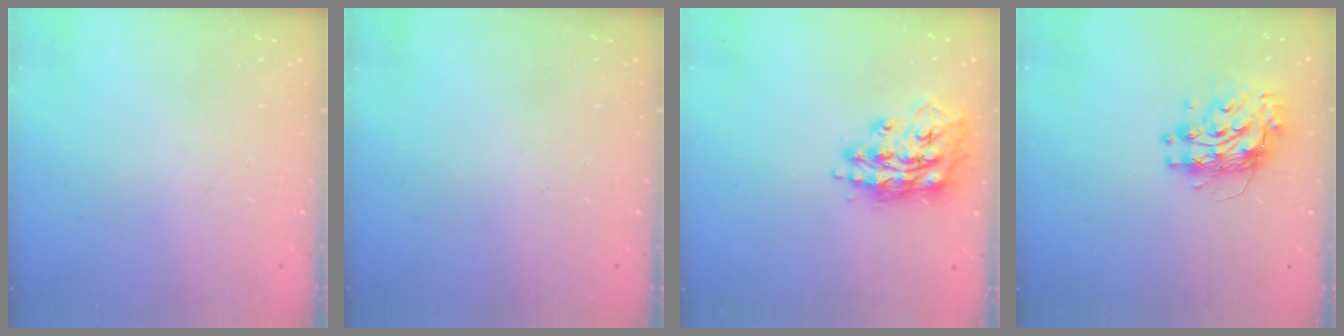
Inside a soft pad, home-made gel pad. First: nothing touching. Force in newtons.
{"total": 0.0}
{"total": 15.5, "press": 15.5, "slide": 1.4}
{"total": 9.1, "press": 9.1, "slide": 0.8}